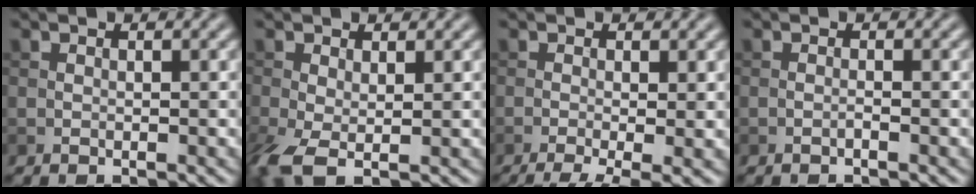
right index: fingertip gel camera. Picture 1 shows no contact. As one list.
[{"total": 4.3, "force": [-1.1, 2.2, 3.5], "torque": [-0.097, -0.013, -0.023]}, {"total": 5.5, "force": [-2.8, 1.5, 4.6], "torque": [-0.067, -0.009, -0.044]}, {"total": 0.6, "force": [-0.4, 0.0, 0.4], "torque": [-0.009, 0.001, -0.008]}]